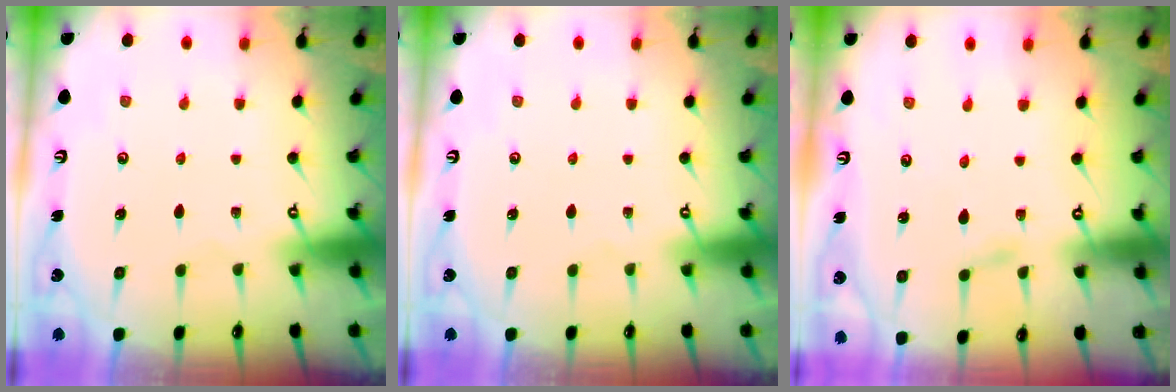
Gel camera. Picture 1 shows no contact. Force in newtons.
{"total": 0.0}
{"total": 2.0, "press": 2.0, "slide": 0.2}